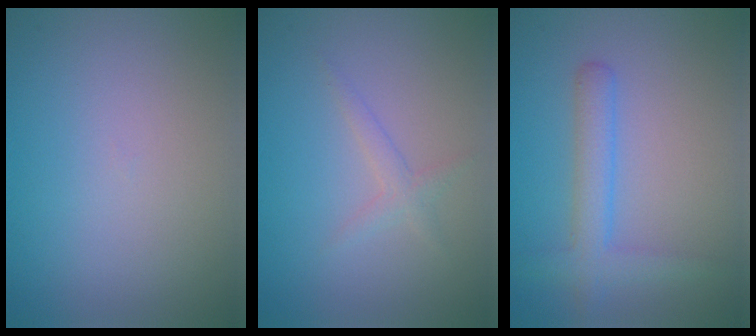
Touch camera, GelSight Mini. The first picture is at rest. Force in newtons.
{"total": 1.4, "press": 1.4, "slide": 0.1}
{"total": 3.1, "press": 3.1, "slide": 0.1}